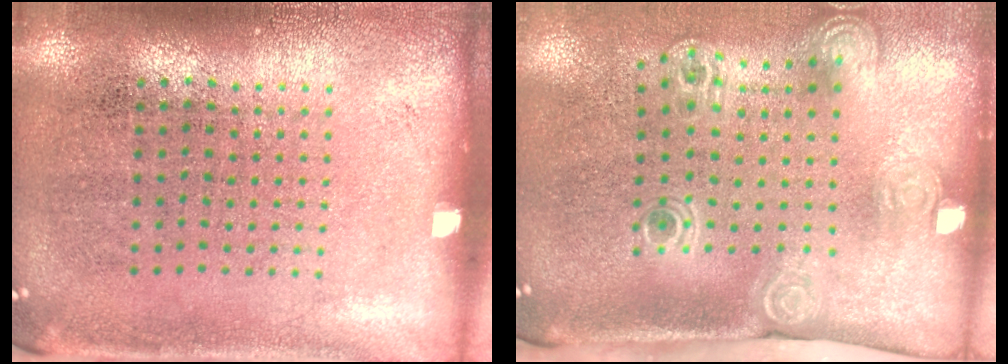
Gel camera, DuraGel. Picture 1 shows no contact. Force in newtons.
{"total": 2.1, "press": 1.5, "slide": 1.5}